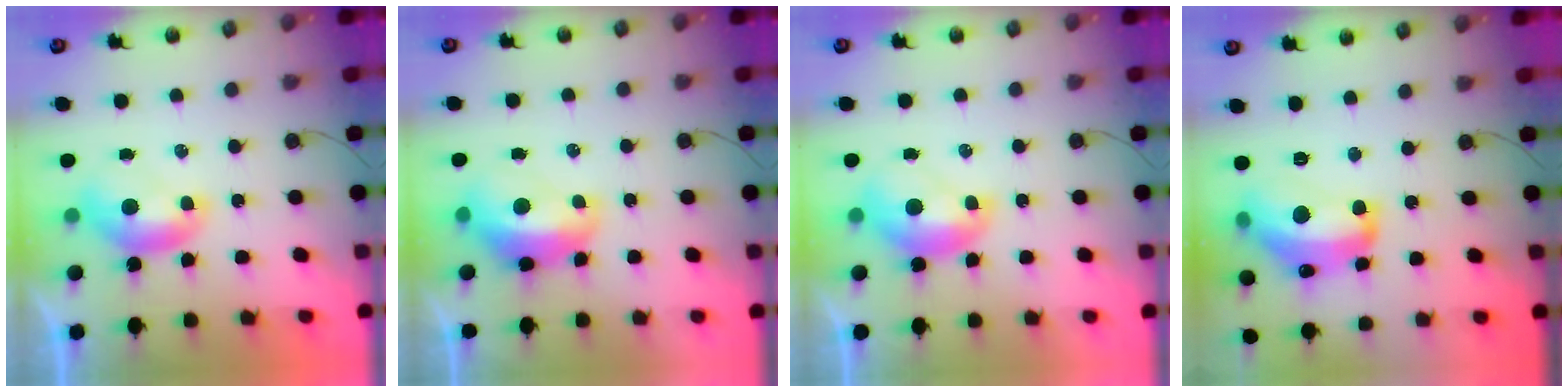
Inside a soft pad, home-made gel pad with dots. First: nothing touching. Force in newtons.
{"total": 5.0, "press": 4.9, "slide": 0.9}
{"total": 1.6, "press": 1.6, "slide": 0.2}
{"total": 12.7, "press": 12.7, "slide": 0.9}